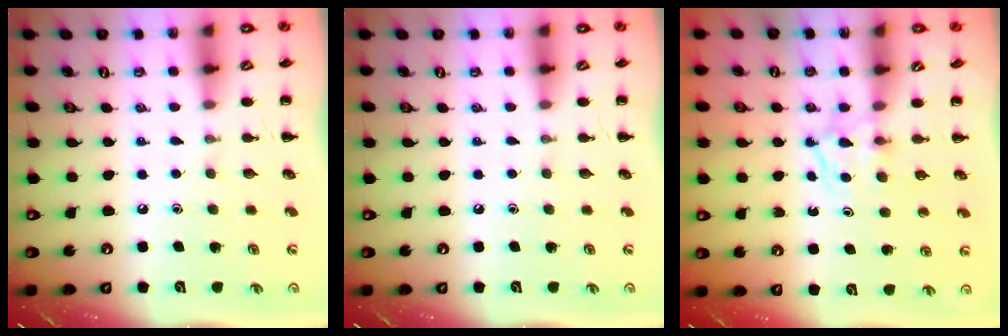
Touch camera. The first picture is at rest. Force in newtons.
{"total": 0.0}
{"total": 3.4, "press": 3.1, "slide": 1.4}